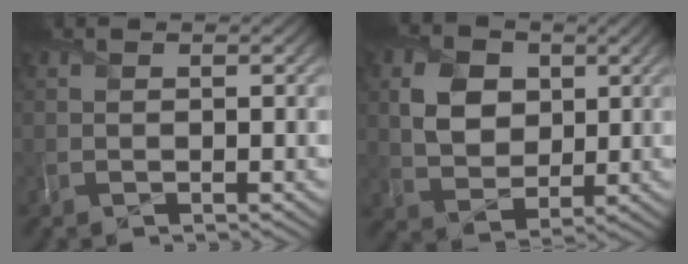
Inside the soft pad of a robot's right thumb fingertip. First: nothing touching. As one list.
[{"total": 6.6, "force": [1.9, 5.1, 3.7], "torque": [-0.090, 0.002, 0.028]}]